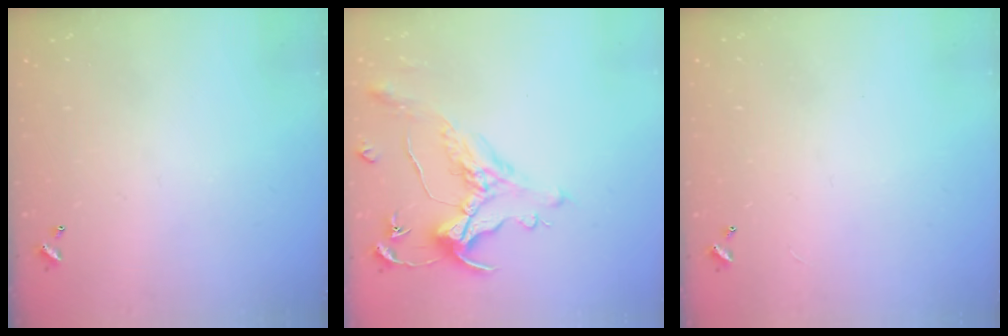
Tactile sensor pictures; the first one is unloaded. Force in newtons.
{"total": 0.9, "press": 0.2, "slide": 0.9}
{"total": 2.8, "press": 2.8, "slide": 0.3}